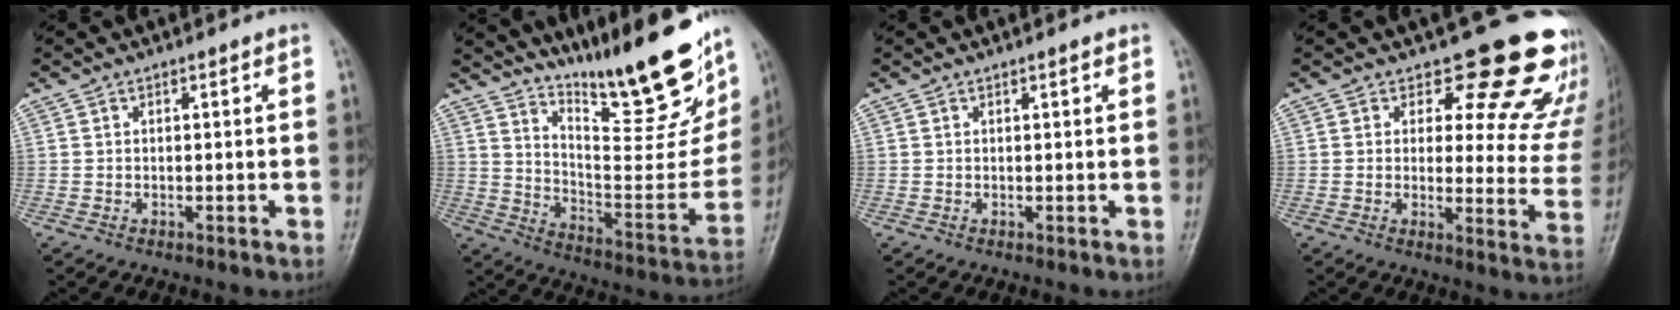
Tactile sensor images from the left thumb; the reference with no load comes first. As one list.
[{"total": 24.3, "force": [17.9, 5.5, 15.6], "torque": [-0.198, -0.115, 0.279]}, {"total": 0.7, "force": [0.5, 0.2, 0.5], "torque": [-0.006, 0.000, 0.005]}, {"total": 17.5, "force": [14.5, 7.1, 6.8], "torque": [-0.022, -0.117, 0.151]}]